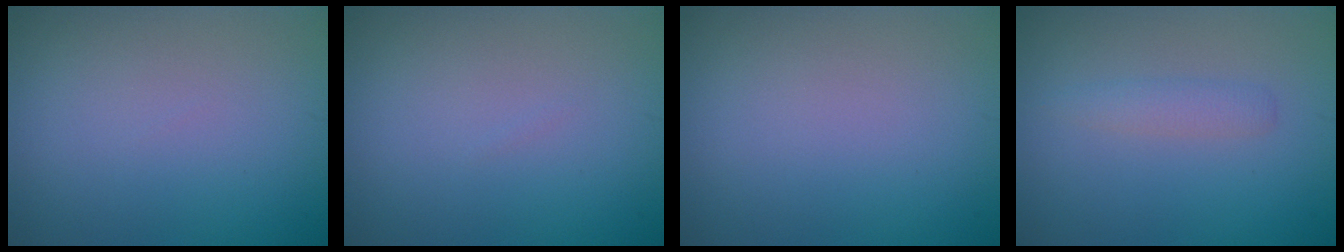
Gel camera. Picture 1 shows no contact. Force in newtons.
{"total": 0.0}
{"total": 0.0}
{"total": 1.5, "press": 1.5, "slide": 0.0}